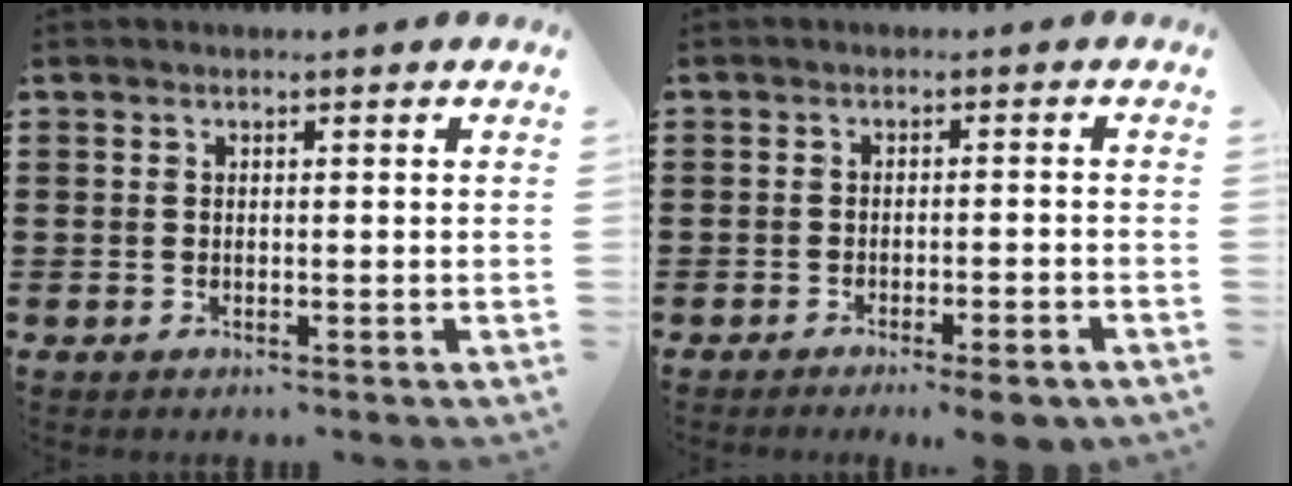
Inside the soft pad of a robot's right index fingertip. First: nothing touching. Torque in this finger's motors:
{"motor_torque": [0.76, -0.86, 0.27, 0.04]}